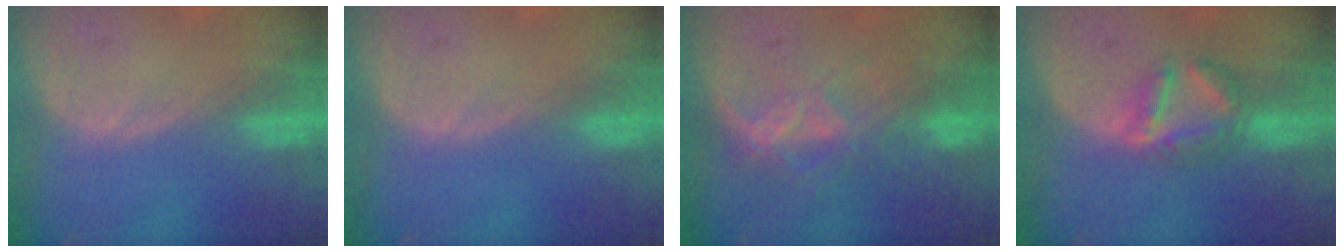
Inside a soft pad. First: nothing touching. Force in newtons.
{"total": 0.0}
{"total": 6.8, "press": 6.2, "slide": 2.8}
{"total": 5.8, "press": 5.5, "slide": 1.9}